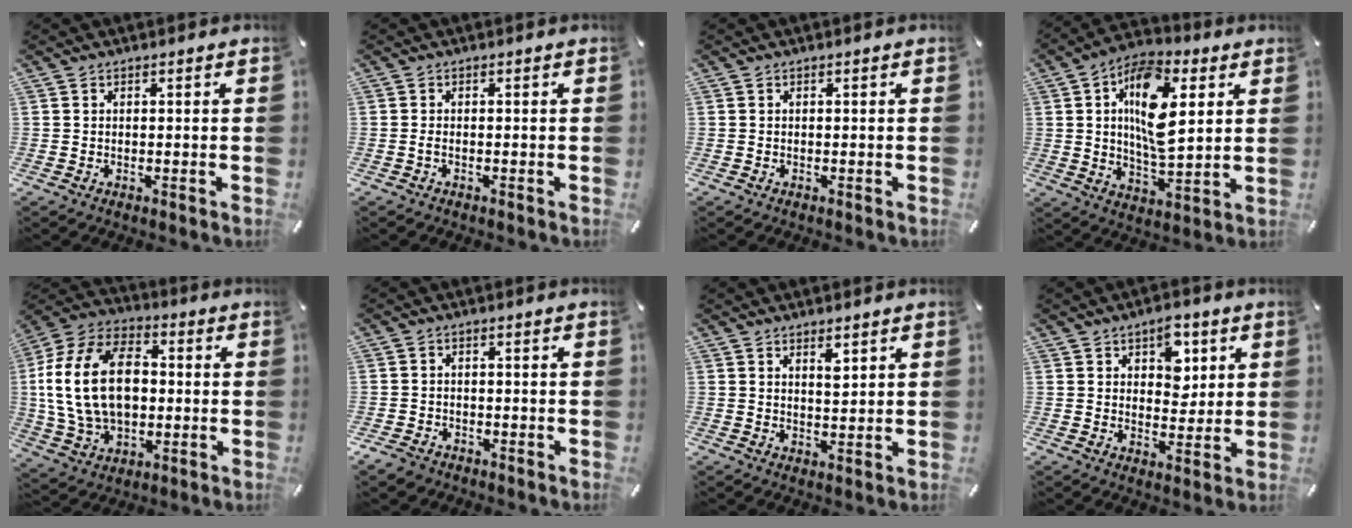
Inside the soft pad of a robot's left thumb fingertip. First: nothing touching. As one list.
[{"total": 1.0, "force": [-0.5, 0.4, 0.8], "torque": [-0.015, 0.001, -0.009]}, {"total": 0.0}, {"total": 15.4, "force": [4.4, 7.9, 12.5], "torque": [-0.233, -0.008, 0.071]}, {"total": 19.9, "force": [0.4, 14.2, 13.8], "torque": [-0.299, 0.007, 0.002]}, {"total": 2.7, "force": [-2.0, 1.6, 0.7], "torque": [-0.016, 0.010, -0.042]}, {"total": 3.0, "force": [1.9, 1.2, 2.0], "torque": [-0.019, -0.009, 0.029]}, {"total": 6.8, "force": [3.0, 4.6, 4.1], "torque": [-0.034, -0.013, 0.044]}]